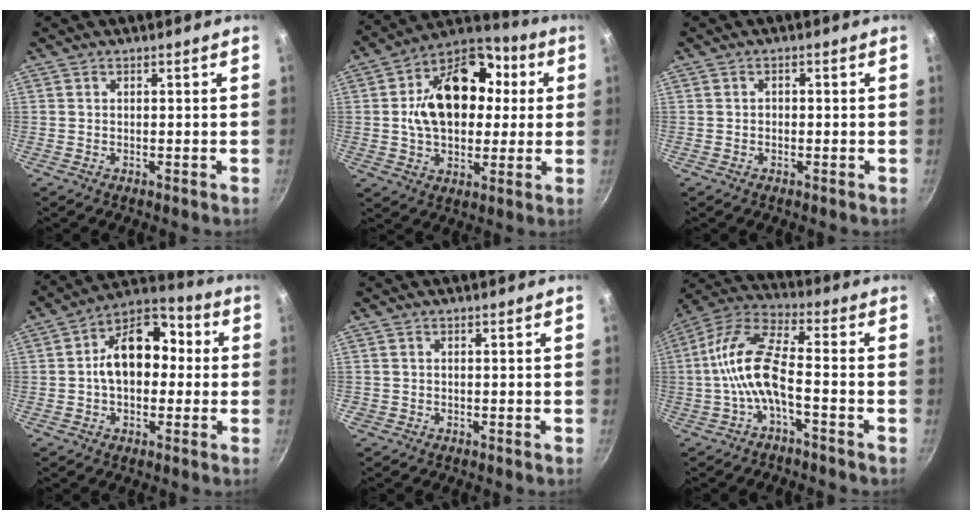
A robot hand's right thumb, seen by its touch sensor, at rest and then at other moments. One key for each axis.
{"total": 20.4, "fx": 2.8, "fy": 14.3, "fz": 14.3, "tx": -0.202, "ty": 0.032, "tz": 0.031}
{"total": 0.9, "fx": -0.3, "fy": 0.7, "fz": 0.5, "tx": -0.007, "ty": 0.004, "tz": -0.006}
{"total": 14.6, "fx": 0.6, "fy": 10.2, "fz": 10.4, "tx": -0.113, "ty": 0.043, "tz": -0.009}
{"total": 0.6, "fx": -0.3, "fy": 0.6, "fz": 0.0, "tx": -0.002, "ty": 0.003, "tz": -0.001}
{"total": 11.6, "fx": -3.0, "fy": 4.0, "fz": 10.5, "tx": -0.223, "ty": 0.041, "tz": -0.073}